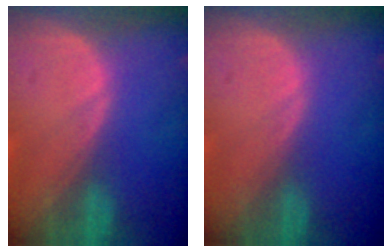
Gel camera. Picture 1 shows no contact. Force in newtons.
{"total": 0.0}